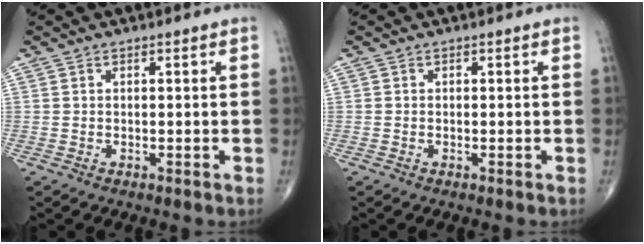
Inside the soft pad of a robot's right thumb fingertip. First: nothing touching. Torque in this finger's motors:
{"motor_torque": [0.01, 0.16, 0.24, 0.13, -0.01]}